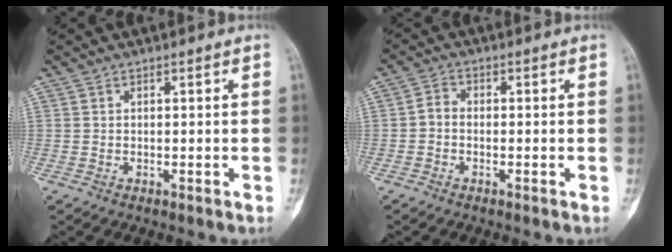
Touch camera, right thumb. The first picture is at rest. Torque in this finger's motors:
{"motor_torque": [0.02, 0.10, 0.66, -0.08, 0.04]}